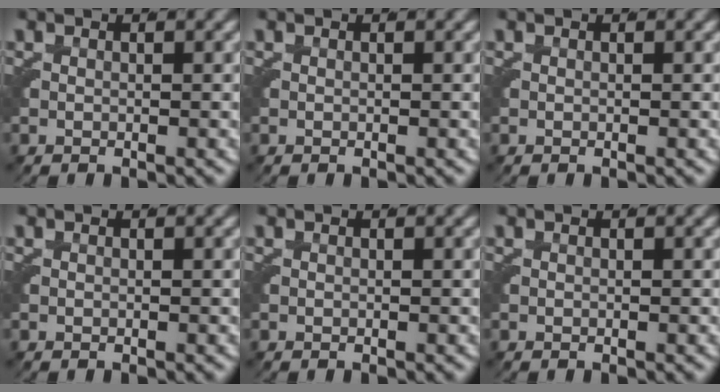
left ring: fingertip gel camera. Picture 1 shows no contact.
{"total": 0.0}
{"total": 0.0}
{"total": 0.0}
{"total": 0.0}
{"total": 0.0}